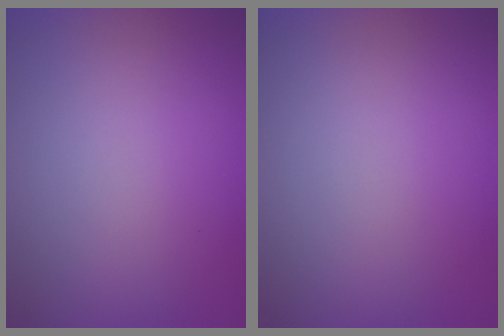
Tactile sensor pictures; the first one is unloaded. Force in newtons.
{"total": 0.0}